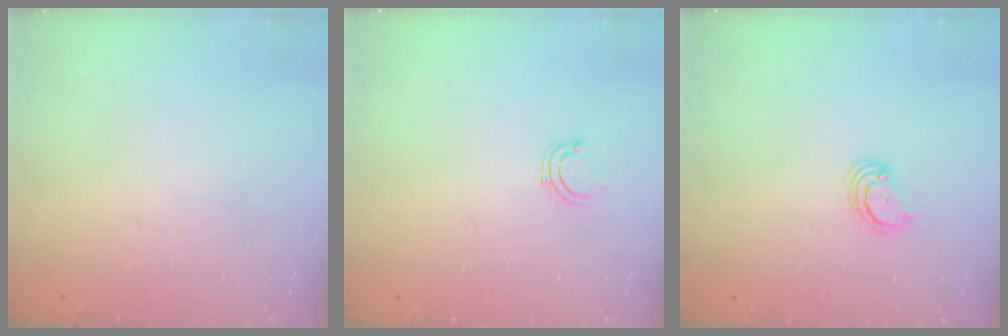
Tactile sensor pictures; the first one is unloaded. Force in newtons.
{"total": 3.3, "press": 3.3, "slide": 0.3}
{"total": 2.9, "press": 2.9, "slide": 0.2}